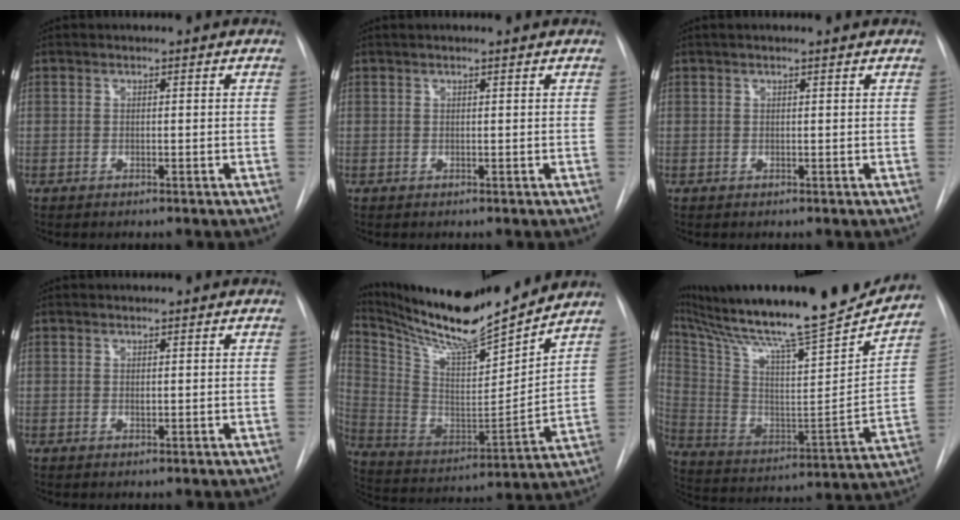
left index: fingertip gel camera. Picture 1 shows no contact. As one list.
[{"total": 2.9, "force": [2.7, -0.2, 1.1], "torque": [-0.014, 0.020, 0.032]}, {"total": 3.2, "force": [2.8, -0.1, 1.5], "torque": [-0.019, 0.021, 0.035]}, {"total": 0.6, "force": [0.5, 0.2, 0.2], "torque": [-0.006, -0.003, 0.009]}, {"total": 20.4, "force": [18.5, 1.6, 8.5], "torque": [-0.174, -0.027, 0.315]}, {"total": 31.0, "force": [26.7, 3.0, 15.6], "torque": [-0.286, -0.060, 0.399]}]